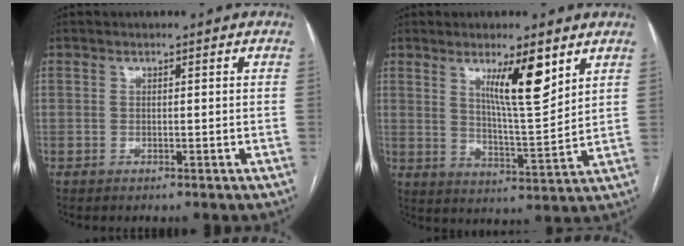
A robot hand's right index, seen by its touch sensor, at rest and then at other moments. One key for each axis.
{"total": 9.4, "fx": 5.1, "fy": 1.0, "fz": 7.9, "tx": -0.133, "ty": -0.012, "tz": 0.088}